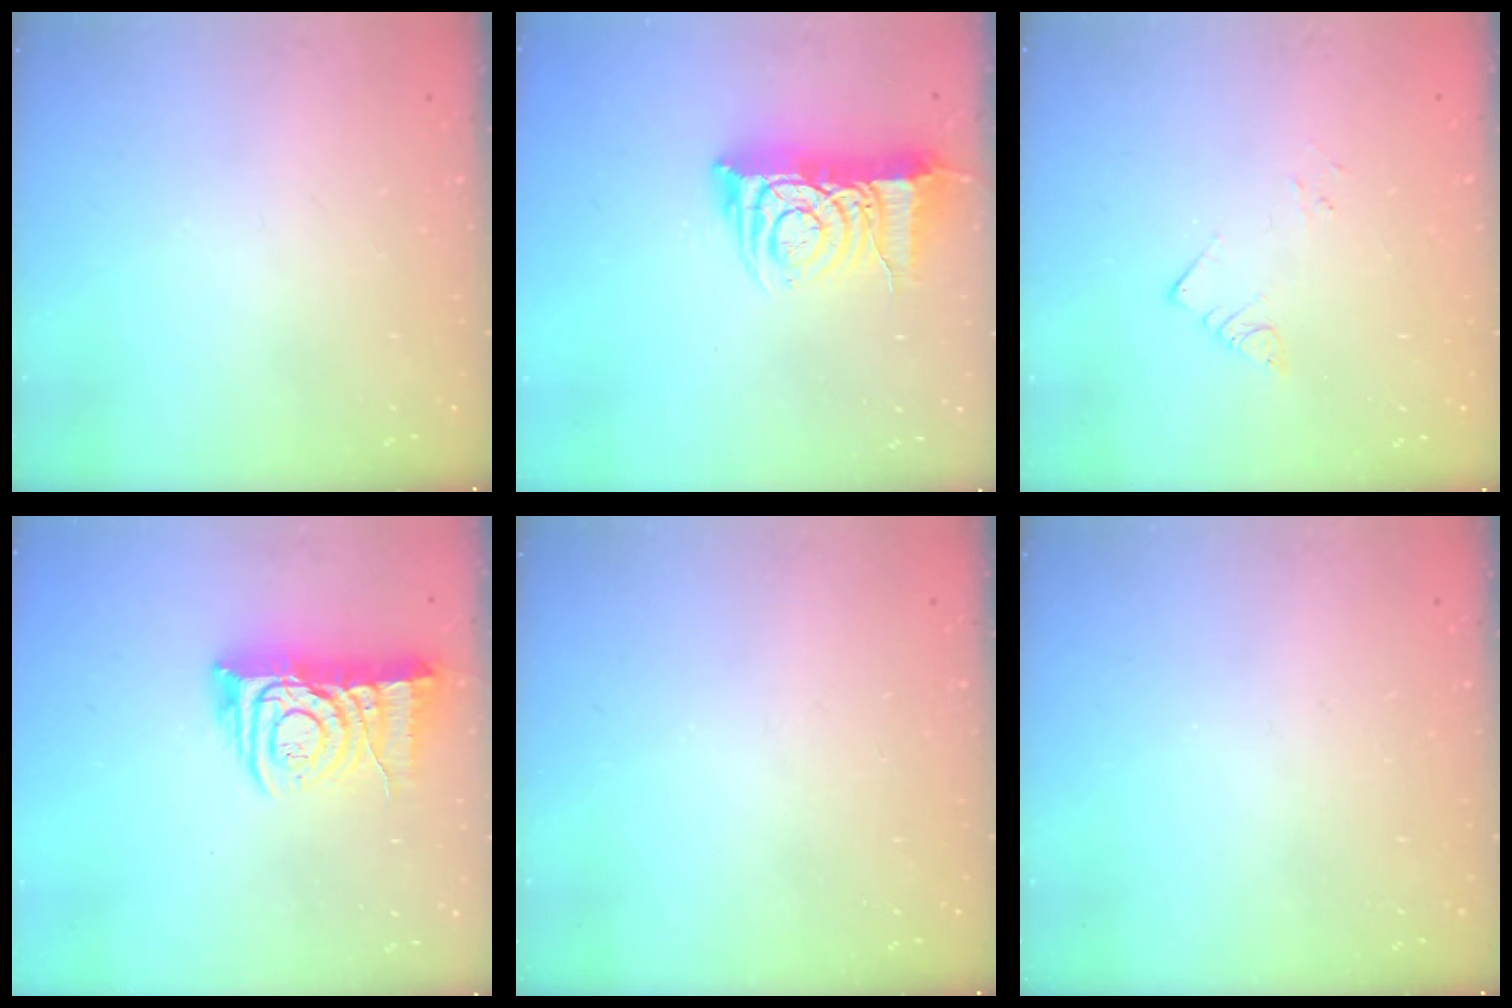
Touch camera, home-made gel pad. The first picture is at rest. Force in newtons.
{"total": 11.7, "press": 11.6, "slide": 1.0}
{"total": 3.3, "press": 3.3, "slide": 0.2}
{"total": 10.3, "press": 10.2, "slide": 1.1}
{"total": 0.0}
{"total": 0.0}